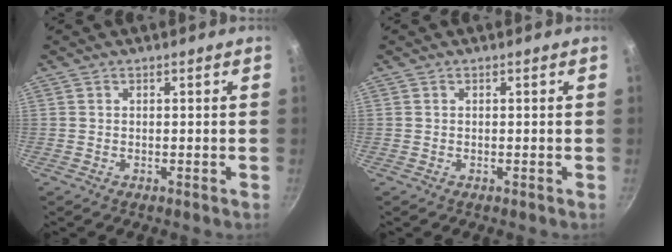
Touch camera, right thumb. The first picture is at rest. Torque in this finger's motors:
{"motor_torque": [-0.01, -0.01, -0.28, 0.28, 0.04]}